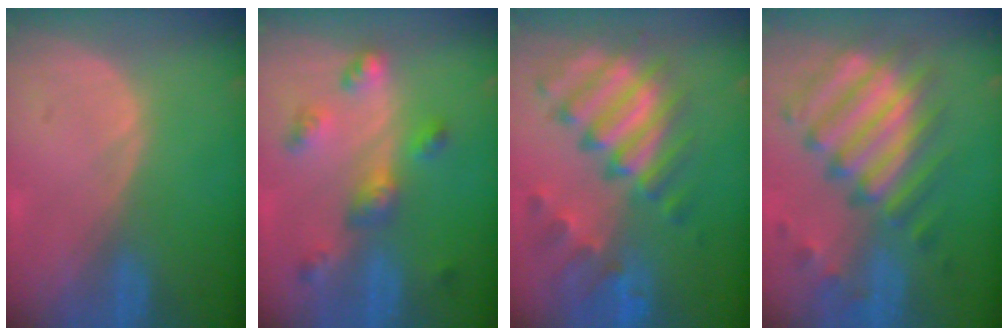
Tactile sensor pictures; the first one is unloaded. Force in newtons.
{"total": 6.5, "press": 5.8, "slide": 3.0}
{"total": 11.5, "press": 9.8, "slide": 6.0}
{"total": 11.7, "press": 10.4, "slide": 5.3}